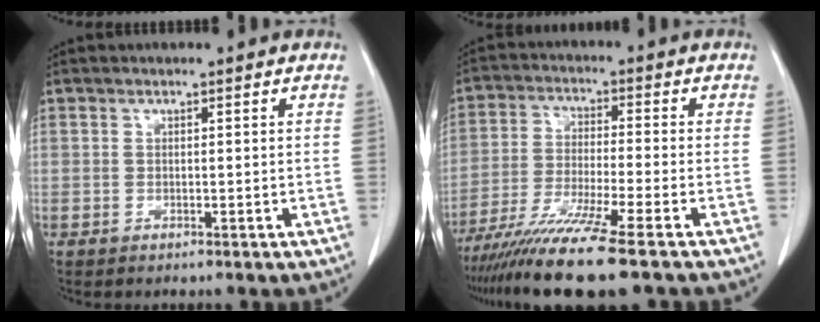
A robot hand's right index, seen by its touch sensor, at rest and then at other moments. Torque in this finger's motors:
{"motor_torque": [1.32, -0.82, 0.86, 0.21]}